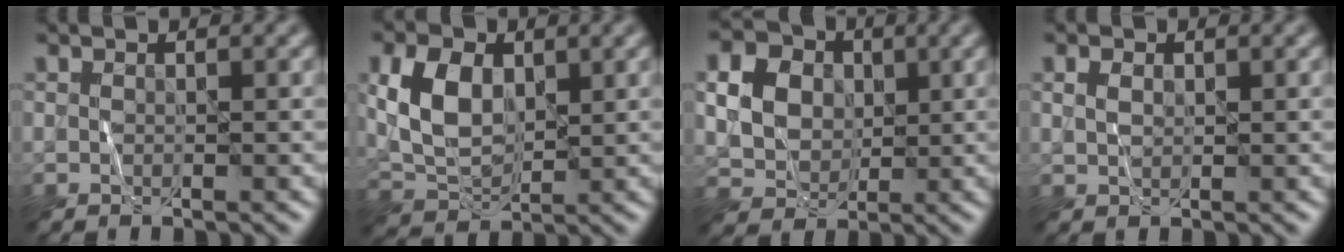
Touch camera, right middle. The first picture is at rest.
{"total": 6.0, "force": [1.2, 3.9, 4.4], "torque": [-0.096, 0.006, 0.026]}
{"total": 9.8, "force": [2.6, 8.2, 4.6], "torque": [-0.111, 0.026, 0.051]}
{"total": 1.3, "force": [0.3, 0.9, 0.9], "torque": [-0.019, 0.003, 0.009]}